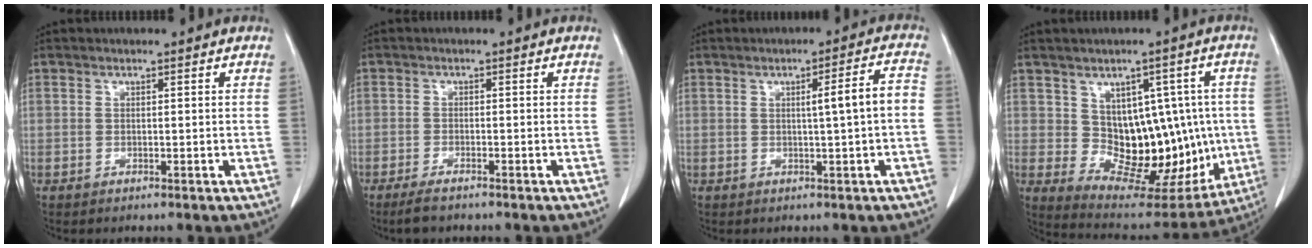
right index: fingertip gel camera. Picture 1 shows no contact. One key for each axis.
{"total": 3.0, "fx": -2.4, "fy": 0.5, "fz": 1.7, "tx": -0.039, "ty": -0.008, "tz": -0.038}
{"total": 5.0, "fx": -0.2, "fy": -0.2, "fz": 5.0, "tx": -0.073, "ty": 0.010, "tz": -0.001}
{"total": 15.0, "fx": 0.2, "fy": 9.2, "fz": 11.8, "tx": -0.140, "ty": 0.025, "tz": 0.037}